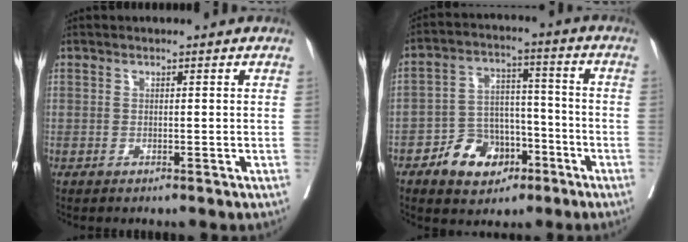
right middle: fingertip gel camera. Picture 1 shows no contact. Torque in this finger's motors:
{"motor_torque": [-0.06, -0.21, 0.16, 0.02]}